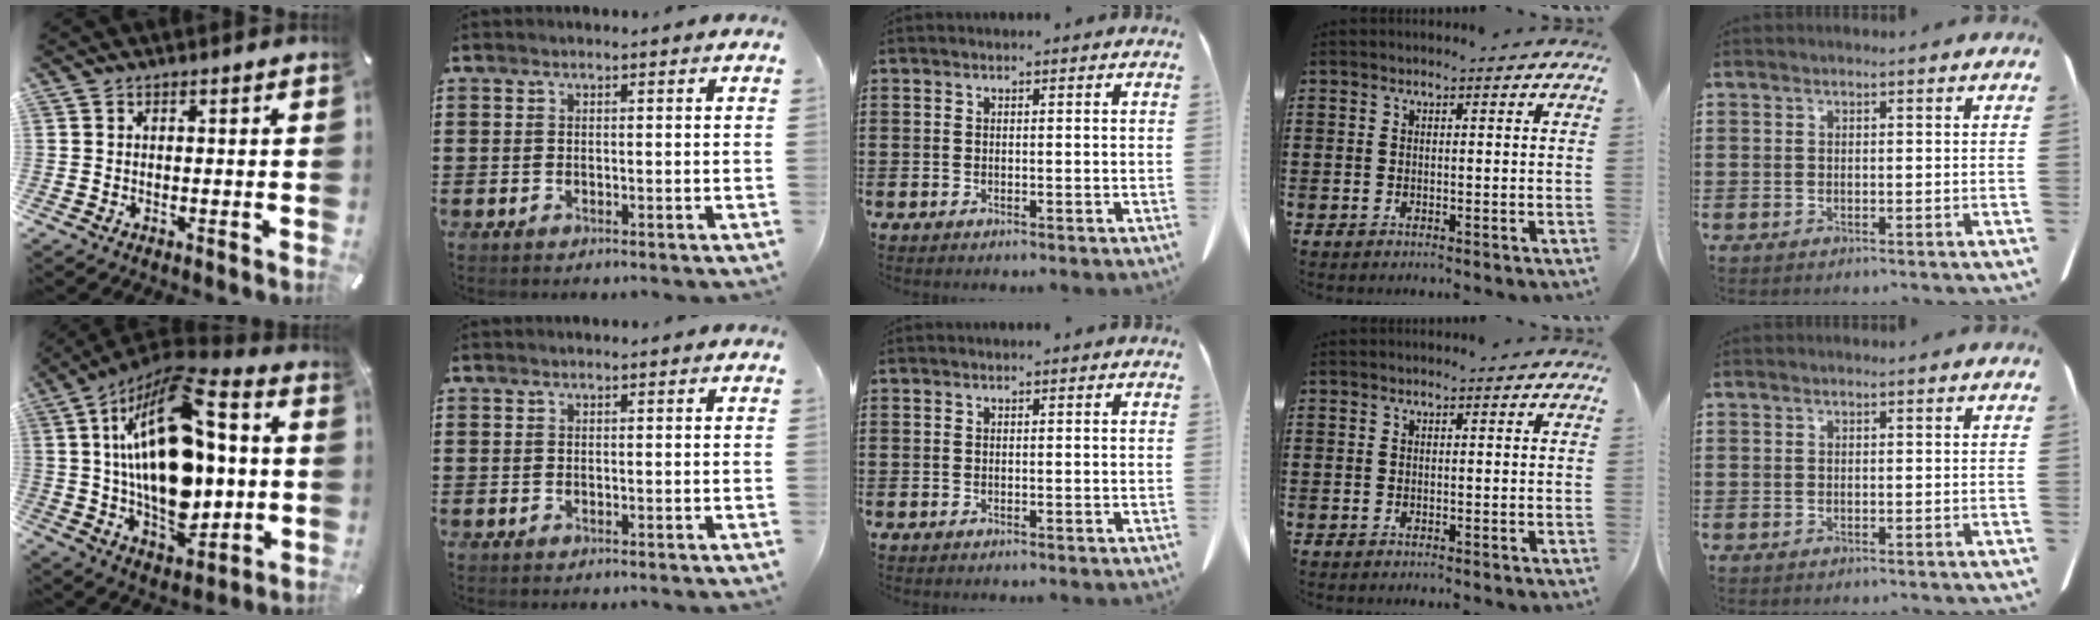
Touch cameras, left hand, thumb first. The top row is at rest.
{"thumb": {"total": 28.1, "force": [4.3, 16.1, 22.6], "torque": [-0.413, -0.030, 0.075]}}